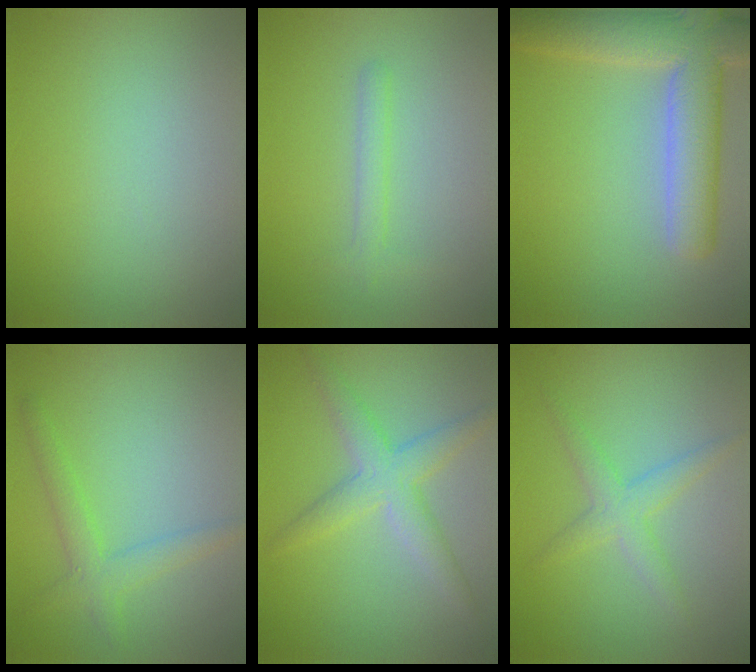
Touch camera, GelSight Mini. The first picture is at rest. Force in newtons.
{"total": 1.3, "press": 1.3, "slide": 0.1}
{"total": 7.7, "press": 7.7, "slide": 0.7}
{"total": 2.5, "press": 2.5, "slide": 0.1}
{"total": 3.6, "press": 3.6, "slide": 0.1}
{"total": 2.4, "press": 2.4, "slide": 0.1}